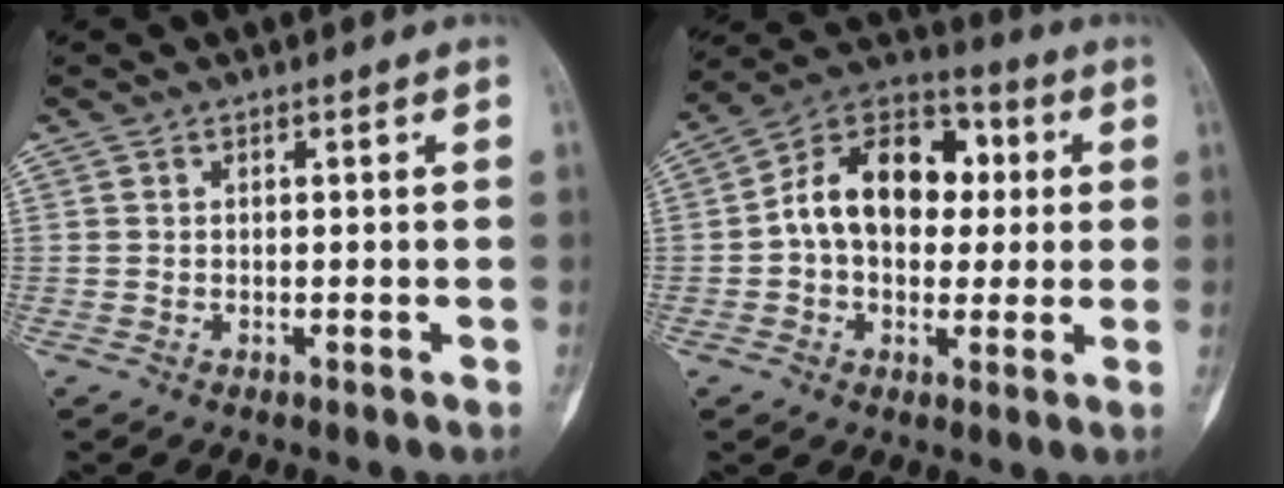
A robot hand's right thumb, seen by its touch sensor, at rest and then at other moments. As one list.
[{"total": 16.3, "force": [1.7, 11.3, 11.6], "torque": [-0.149, 0.033, 0.015]}]